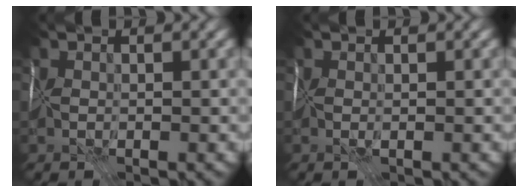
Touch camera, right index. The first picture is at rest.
{"total": 0.0}